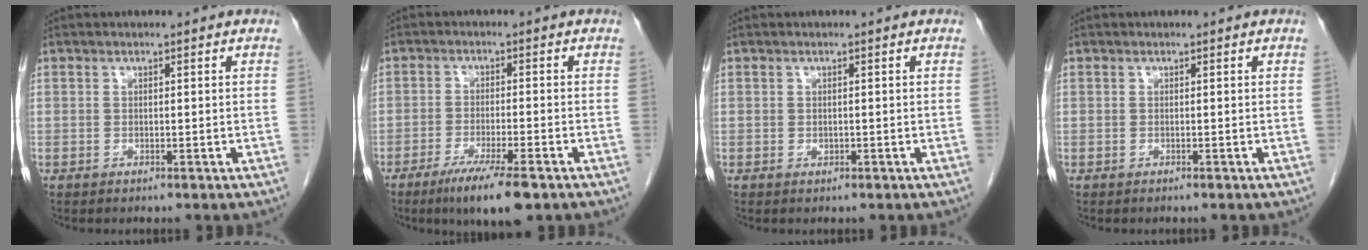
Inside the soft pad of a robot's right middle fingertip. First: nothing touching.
{"total": 8.1, "force": [-5.2, 0.9, 6.1], "torque": [-0.104, -0.018, -0.085]}
{"total": 0.6, "force": [0.0, 0.5, 0.3], "torque": [-0.003, 0.002, 0.000]}
{"total": 0.0}